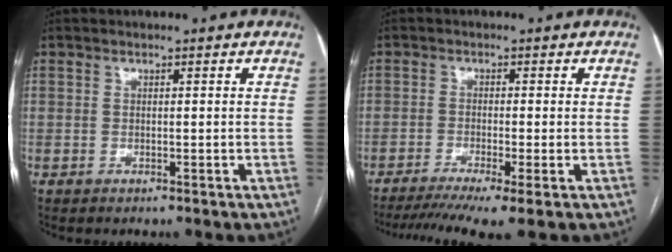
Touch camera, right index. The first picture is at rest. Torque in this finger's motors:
{"motor_torque": [1.16, -0.62, 0.25, 0.07]}